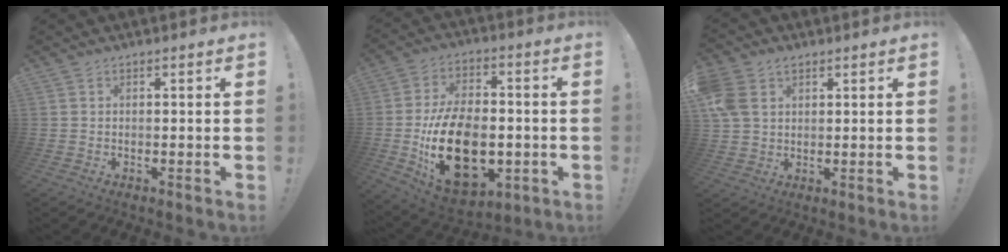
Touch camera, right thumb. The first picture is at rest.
{"total": 24.8, "force": [-5.4, 15.9, 18.3], "torque": [-0.339, 0.027, -0.070]}
{"total": 8.2, "force": [3.2, 6.0, 4.6], "torque": [-0.092, 0.001, 0.066]}